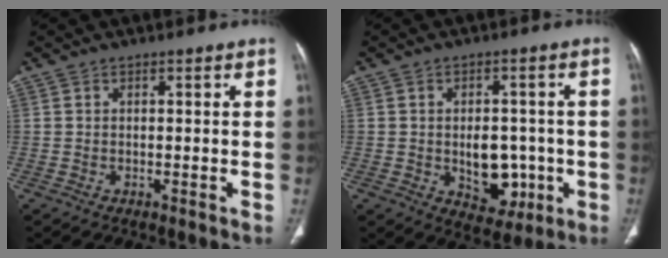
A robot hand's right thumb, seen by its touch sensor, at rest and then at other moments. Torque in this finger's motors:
{"motor_torque": [2.84, 2.17, 1.12, 0.08, 0.32]}